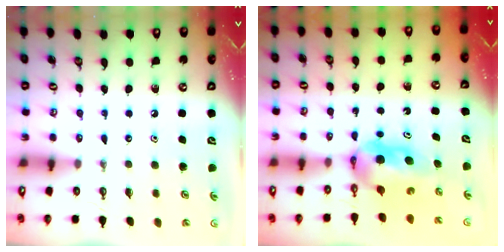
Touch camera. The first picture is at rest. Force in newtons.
{"total": 6.9, "press": 4.3, "slide": 5.4}